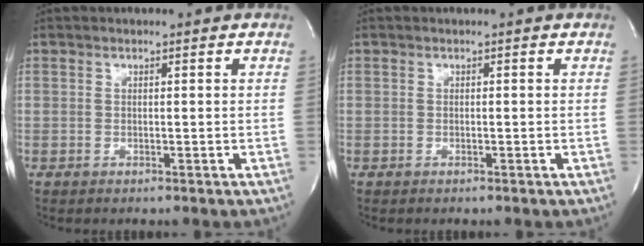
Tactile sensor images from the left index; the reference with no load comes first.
{"total": 0.0}